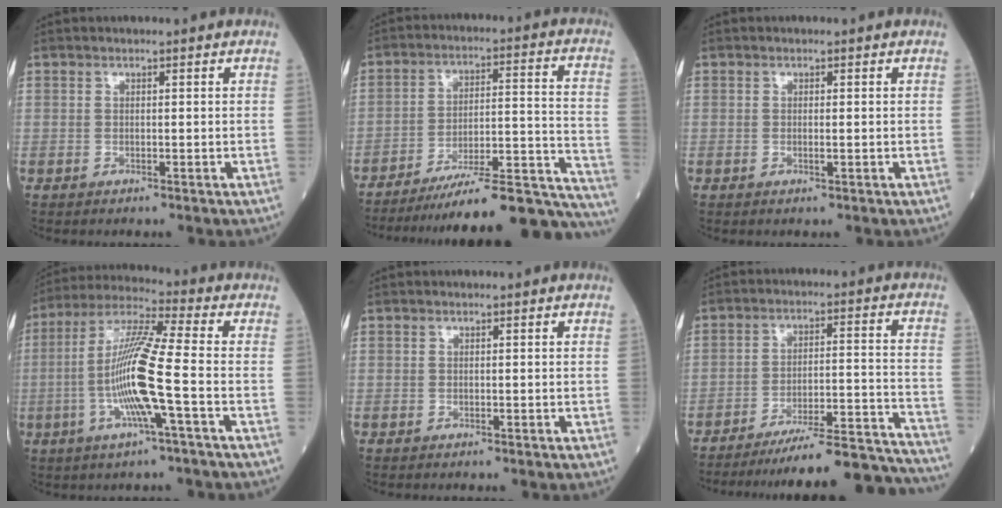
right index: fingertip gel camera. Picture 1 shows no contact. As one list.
[{"total": 25.3, "force": [-23.3, 1.0, 9.8], "torque": [-0.059, 0.020, -0.325]}, {"total": 0.9, "force": [-0.2, 0.0, 0.9], "torque": [-0.018, -0.004, -0.002]}, {"total": 13.0, "force": [-2.9, -0.2, 12.7], "torque": [-0.255, -0.001, -0.063]}, {"total": 0.0}, {"total": 22.1, "force": [-21.2, -0.6, 6.2], "torque": [-0.039, 0.007, -0.291]}]